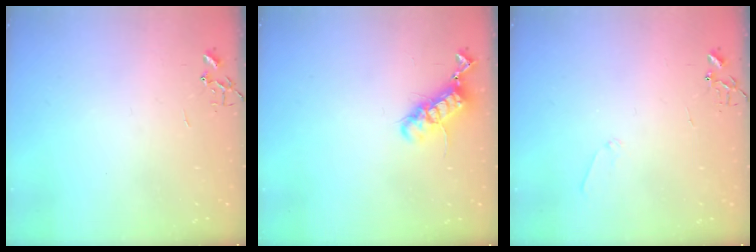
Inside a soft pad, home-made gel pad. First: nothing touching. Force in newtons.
{"total": 12.7, "press": 12.6, "slide": 1.1}
{"total": 5.9, "press": 5.9, "slide": 0.4}